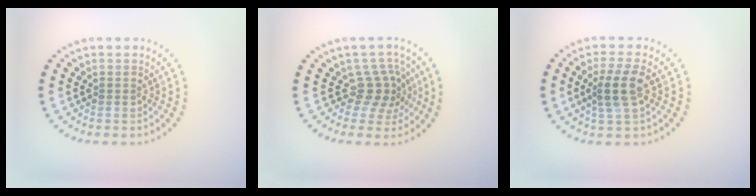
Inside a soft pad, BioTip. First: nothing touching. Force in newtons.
{"total": 3.0, "press": 2.2, "slide": 2.0}
{"total": 3.7, "press": 3.3, "slide": 1.5}